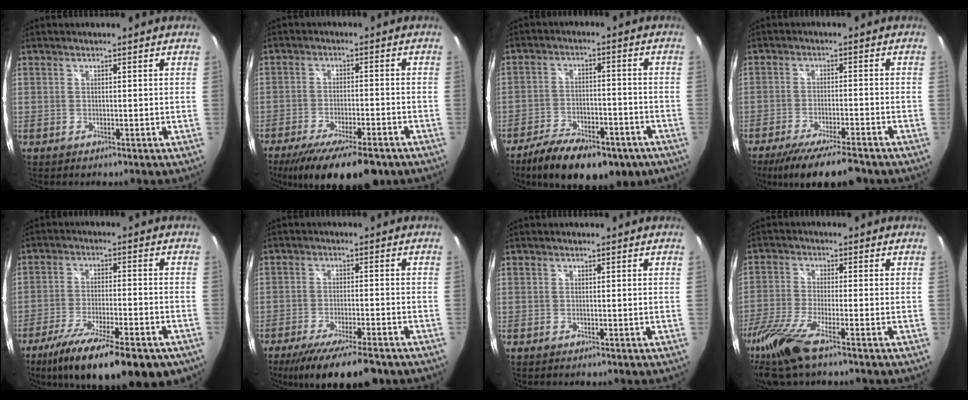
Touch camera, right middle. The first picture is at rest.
{"total": 16.3, "force": [-12.0, 4.6, 10.0], "torque": [-0.191, -0.048, -0.183]}
{"total": 17.7, "force": [-12.1, 7.4, 10.5], "torque": [-0.202, -0.027, -0.180]}
{"total": 12.5, "force": [-10.2, 2.0, 6.9], "torque": [-0.141, -0.033, -0.162]}
{"total": 20.6, "force": [-13.9, 6.0, 13.9], "torque": [-0.249, -0.059, -0.212]}
{"total": 13.4, "force": [-10.3, 2.8, 8.1], "torque": [-0.162, -0.041, -0.164]}
{"total": 0.0}
{"total": 11.6, "force": [-8.2, 1.5, 8.2], "torque": [-0.192, -0.044, -0.158]}